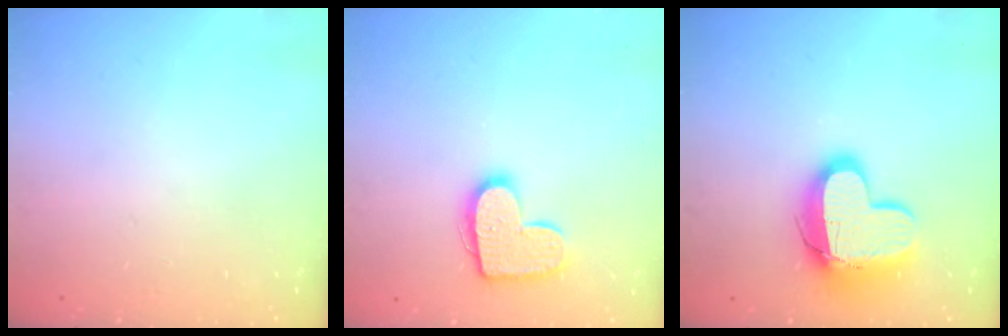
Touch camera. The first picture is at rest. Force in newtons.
{"total": 13.2, "press": 13.2, "slide": 0.7}
{"total": 15.0, "press": 14.9, "slide": 1.3}